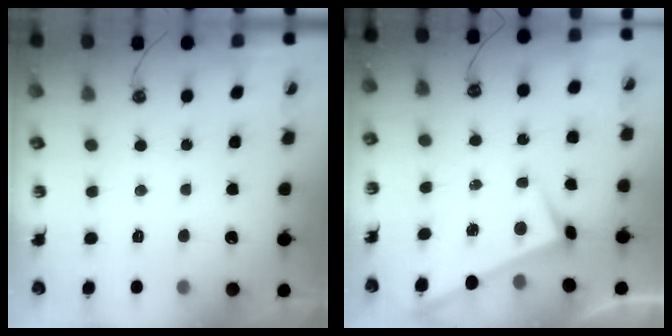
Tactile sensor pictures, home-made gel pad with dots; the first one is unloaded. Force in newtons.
{"total": 1.7, "press": 1.7, "slide": 0.2}